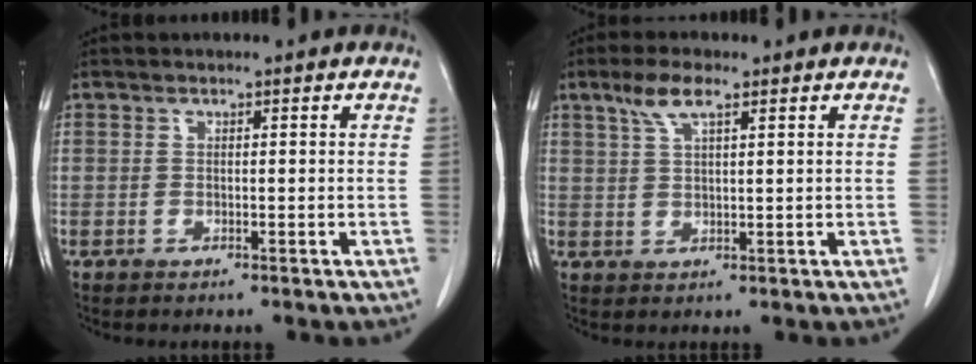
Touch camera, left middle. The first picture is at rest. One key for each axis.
{"total": 4.5, "fx": 2.7, "fy": 0.9, "fz": 3.4, "tx": -0.075, "ty": 0.009, "tz": 0.056}